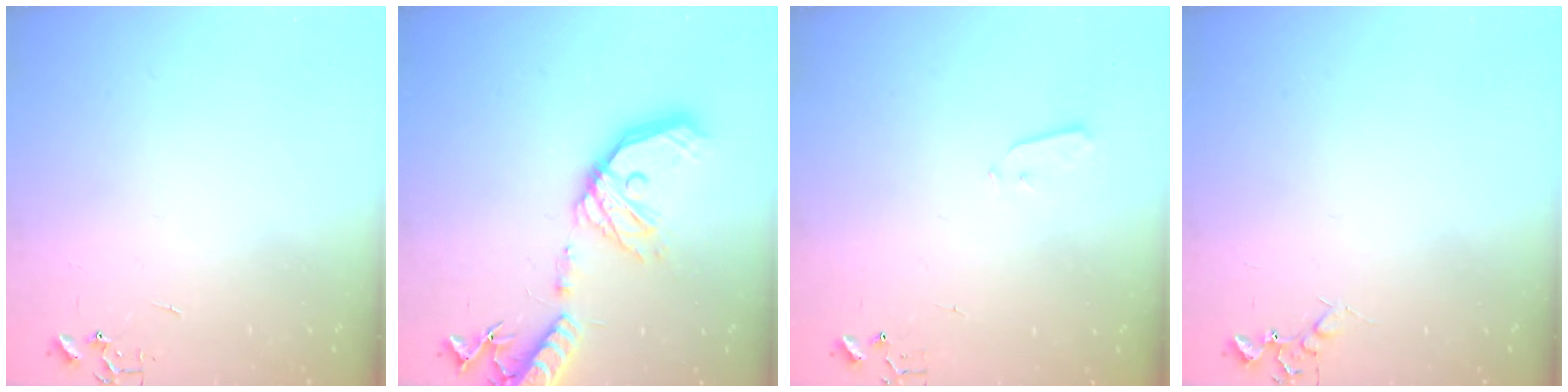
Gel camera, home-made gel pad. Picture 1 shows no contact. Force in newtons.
{"total": 22.7, "press": 22.4, "slide": 3.8}
{"total": 3.3, "press": 3.2, "slide": 0.7}
{"total": 5.8, "press": 5.7, "slide": 1.0}